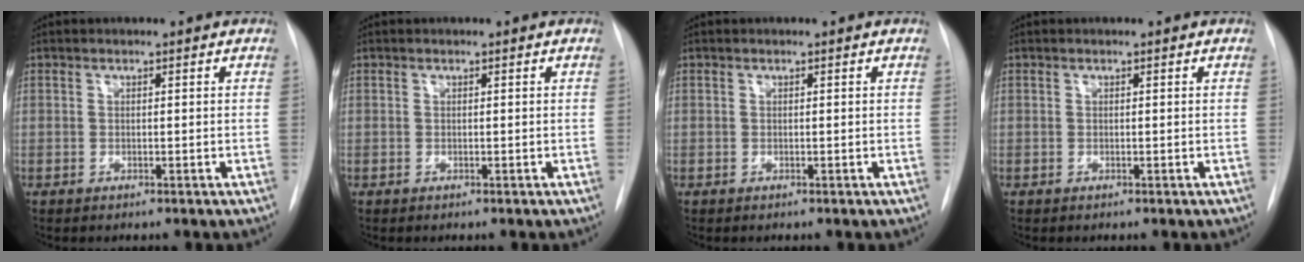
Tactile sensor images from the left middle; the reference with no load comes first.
{"total": 0.0}
{"total": 0.0}
{"total": 0.0}